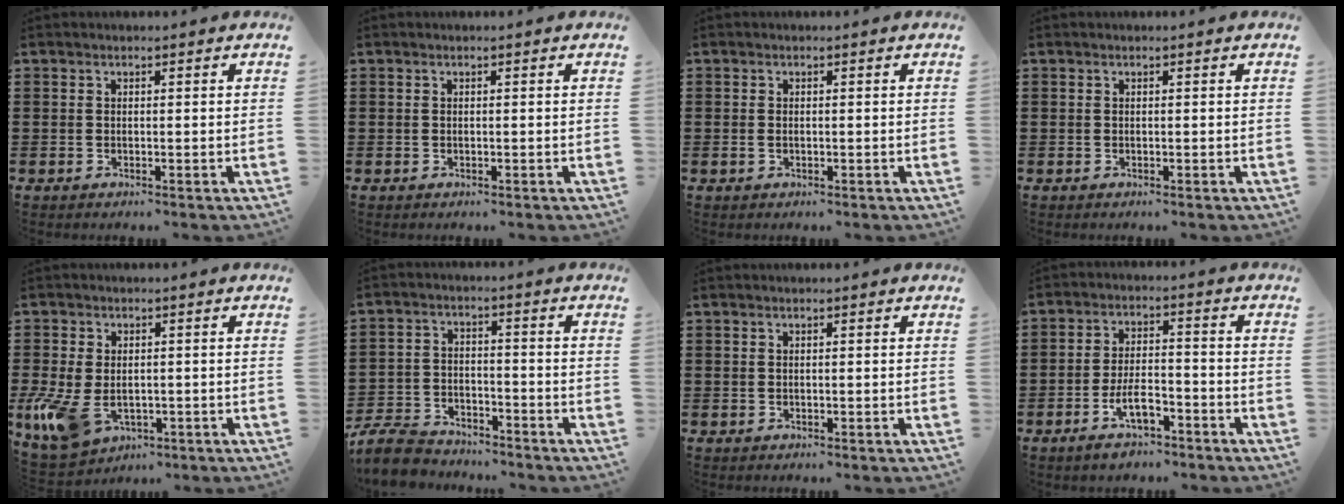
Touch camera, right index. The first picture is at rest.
{"total": 0.0}
{"total": 0.8, "force": [-0.1, 0.4, 0.6], "torque": [-0.014, 0.001, -0.003]}
{"total": 0.0}
{"total": 7.1, "force": [-2.2, 4.4, 5.1], "torque": [-0.130, -0.003, -0.043]}
{"total": 7.0, "force": [-6.6, 1.7, 1.6], "torque": [-0.052, 0.009, -0.135]}
{"total": 0.0}
{"total": 6.2, "force": [-3.7, 2.4, 4.4], "torque": [-0.092, 0.003, -0.070]}